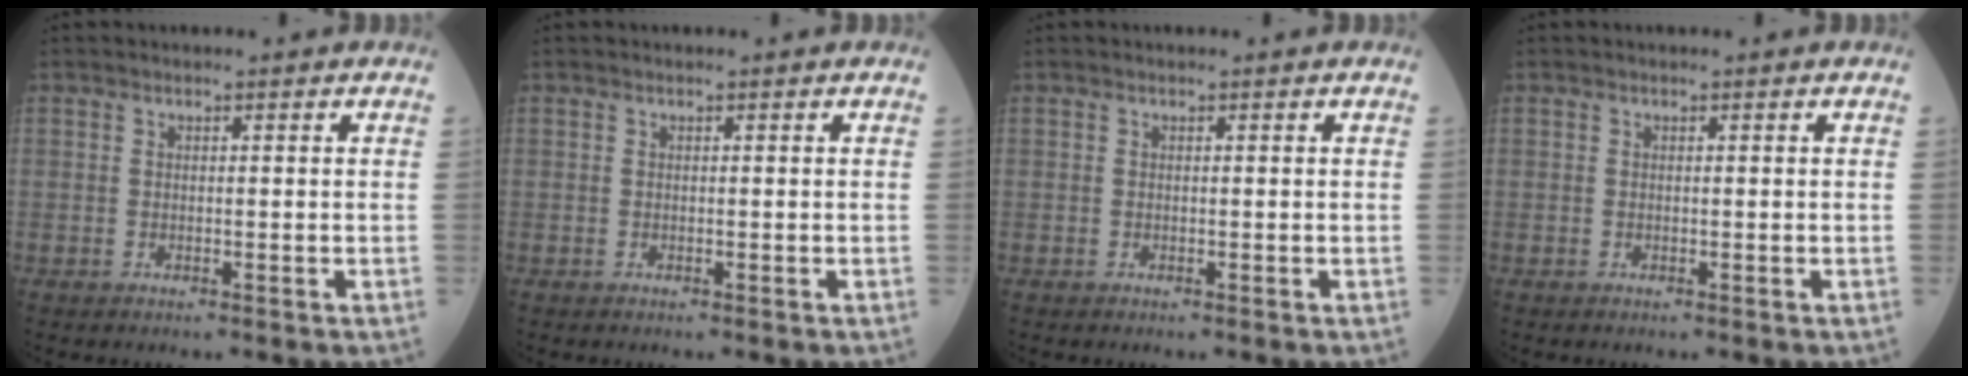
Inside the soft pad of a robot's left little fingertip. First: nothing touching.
{"total": 0.0}
{"total": 0.0}
{"total": 0.0}